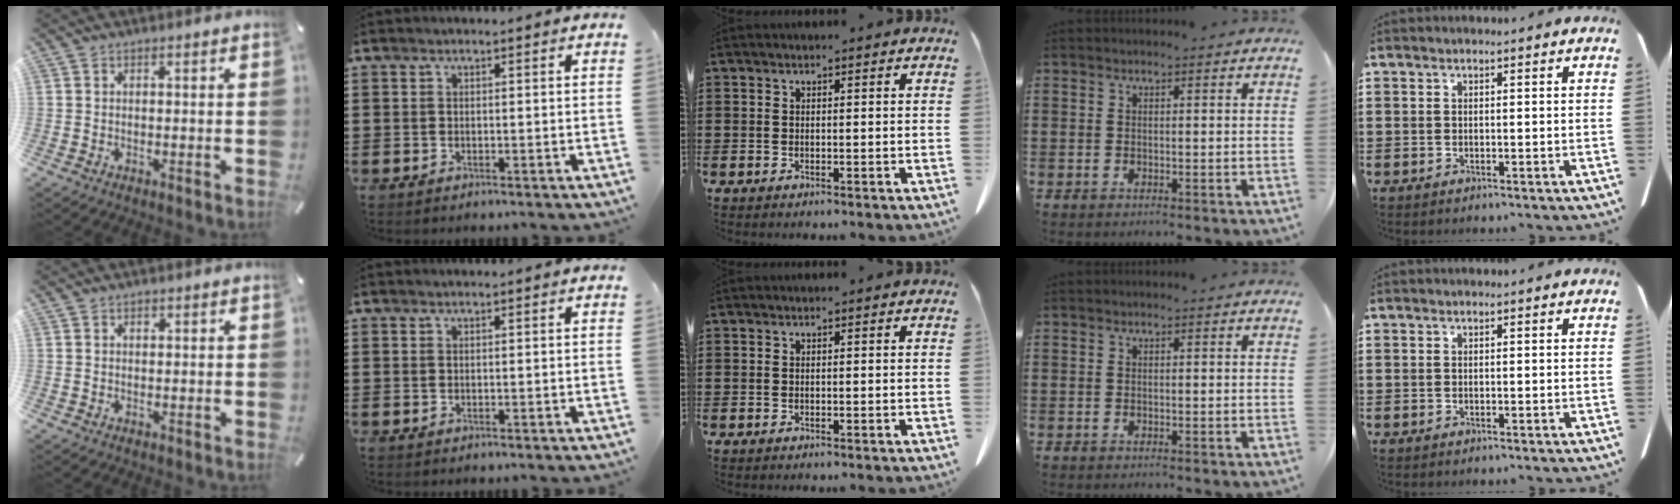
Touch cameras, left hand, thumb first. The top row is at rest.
{"thumb": {"total": 0.7, "force": [0.3, 0.6, 0.2], "torque": [0.003, -0.001, 0.003]}}